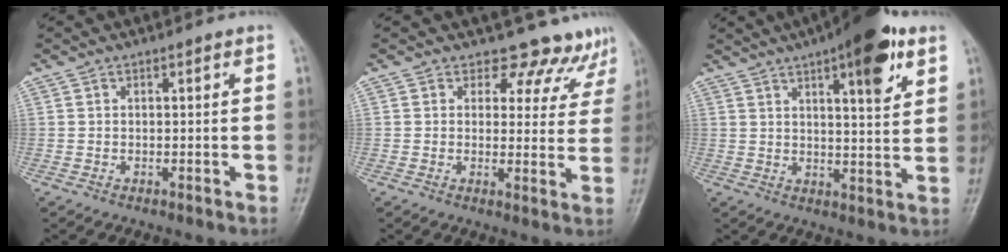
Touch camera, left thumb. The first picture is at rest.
{"total": 9.3, "force": [8.2, 4.3, 0.1], "torque": [0.049, -0.047, 0.072]}
{"total": 14.0, "force": [7.3, 4.1, 11.2], "torque": [-0.135, -0.024, 0.099]}